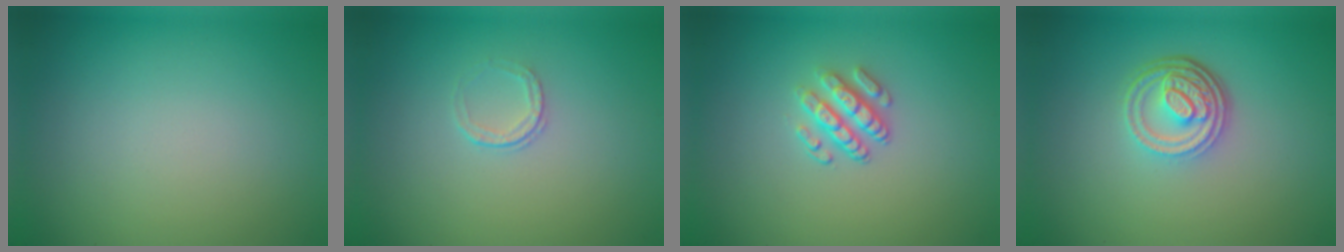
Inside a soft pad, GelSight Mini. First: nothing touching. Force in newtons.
{"total": 1.0, "press": 0.7, "slide": 0.7}
{"total": 2.3, "press": 1.9, "slide": 1.4}
{"total": 4.8, "press": 3.4, "slide": 3.3}